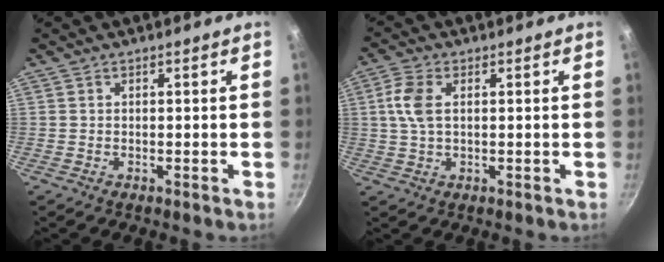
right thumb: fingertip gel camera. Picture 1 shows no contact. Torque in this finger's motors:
{"motor_torque": [-0.40, 0.57, 0.56, 0.44, 0.06]}